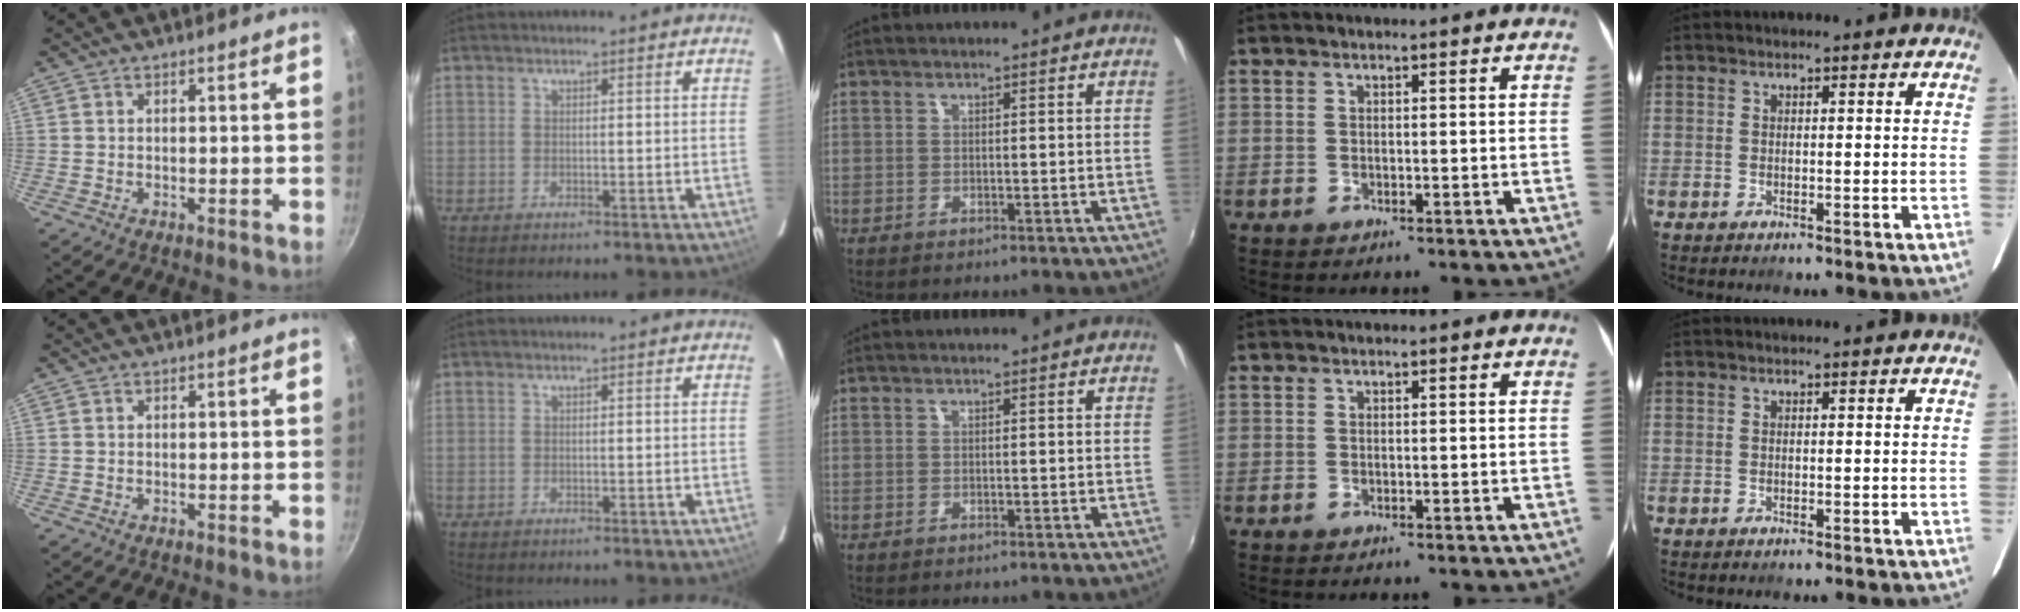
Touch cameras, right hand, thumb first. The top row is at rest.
{}